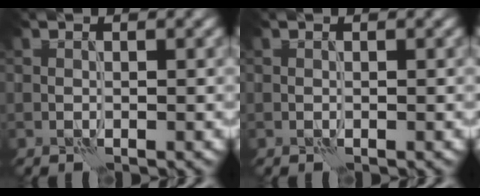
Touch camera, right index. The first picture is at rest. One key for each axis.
{"total": 0.0}